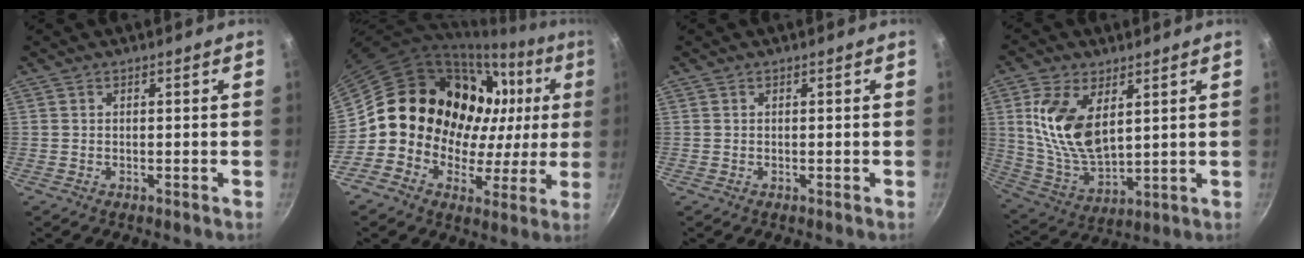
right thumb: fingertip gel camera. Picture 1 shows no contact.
{"total": 21.6, "force": [3.5, 18.1, 11.2], "torque": [-0.134, 0.033, 0.049]}
{"total": 0.0}
{"total": 14.4, "force": [4.3, 7.7, 11.3], "torque": [-0.215, -0.032, 0.096]}